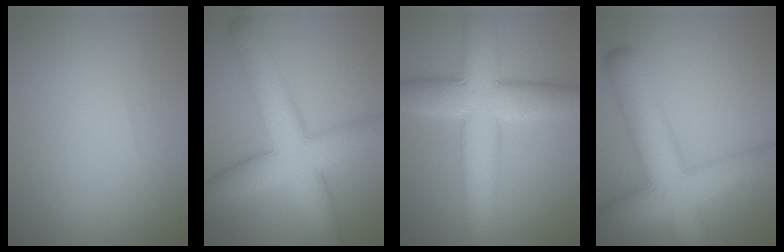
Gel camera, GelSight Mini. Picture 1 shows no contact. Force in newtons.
{"total": 8.8, "press": 8.8, "slide": 0.2}
{"total": 9.7, "press": 9.7, "slide": 0.4}
{"total": 10.1, "press": 10.1, "slide": 0.4}